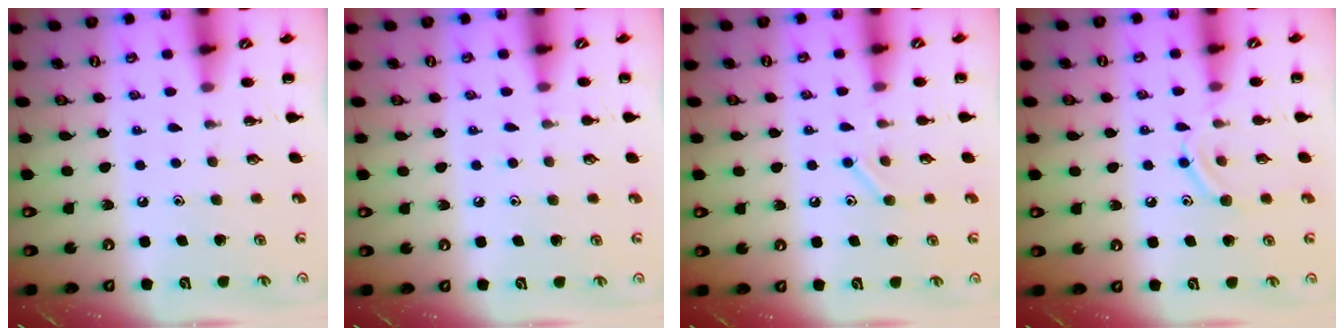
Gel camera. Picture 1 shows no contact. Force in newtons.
{"total": 4.2, "press": 3.8, "slide": 1.6}
{"total": 7.5, "press": 7.4, "slide": 1.4}
{"total": 10.2, "press": 10.1, "slide": 1.7}